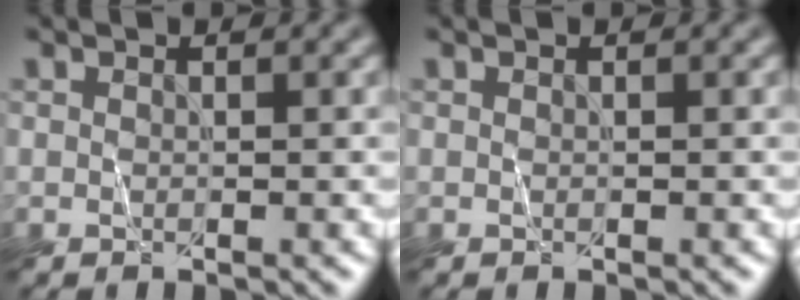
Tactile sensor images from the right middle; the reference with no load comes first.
{"total": 0.0}